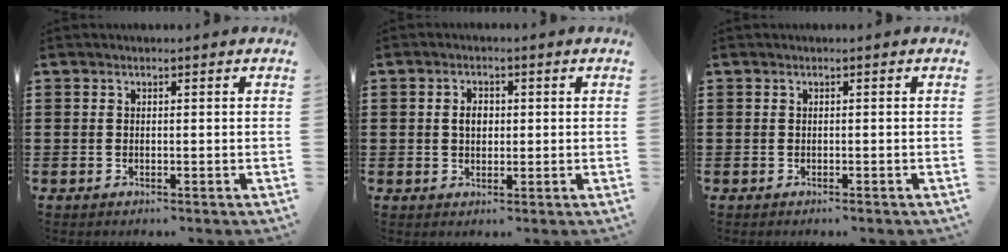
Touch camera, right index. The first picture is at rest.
{"total": 2.6, "force": [0.2, 1.7, 1.9], "torque": [-0.041, 0.008, 0.003]}
{"total": 0.0}